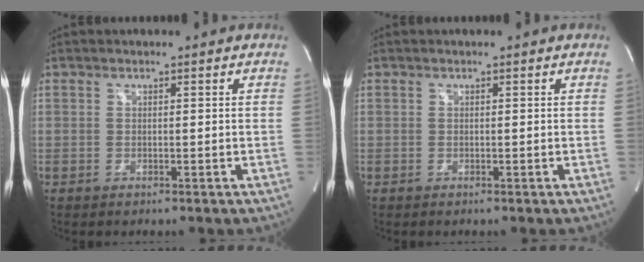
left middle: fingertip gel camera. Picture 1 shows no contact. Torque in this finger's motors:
{"motor_torque": [0.15, -0.14, 0.09, 0.02]}